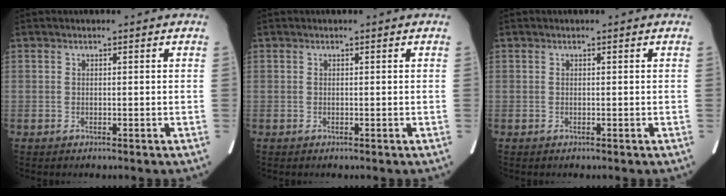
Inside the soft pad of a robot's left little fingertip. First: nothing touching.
{"total": 0.0}
{"total": 0.0}